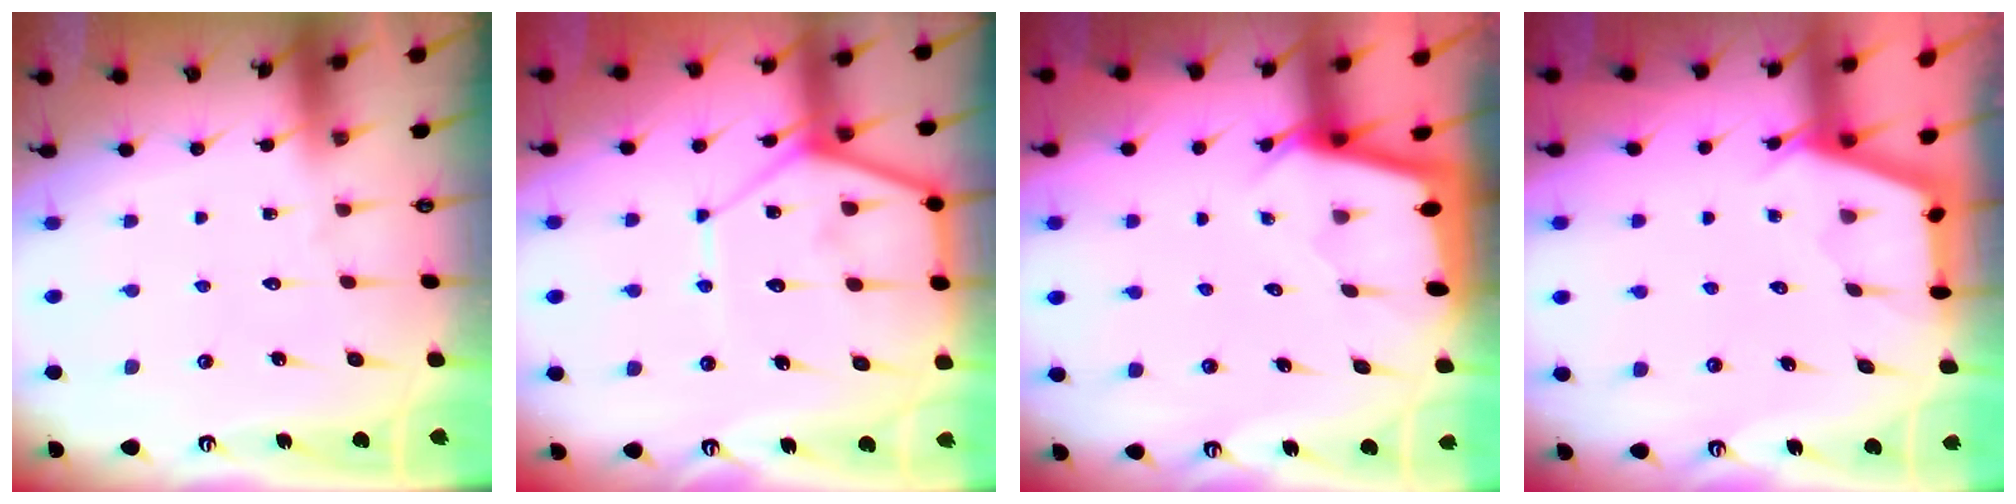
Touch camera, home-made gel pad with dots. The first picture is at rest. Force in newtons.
{"total": 12.1, "press": 12.1, "slide": 1.1}
{"total": 2.3, "press": 2.3, "slide": 0.2}
{"total": 2.8, "press": 2.8, "slide": 0.4}